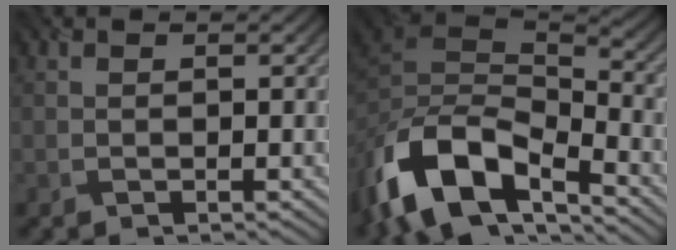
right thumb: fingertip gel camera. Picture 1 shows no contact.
{"total": 14.7, "force": [-8.3, 7.2, 9.8], "torque": [-0.234, -0.025, -0.143]}